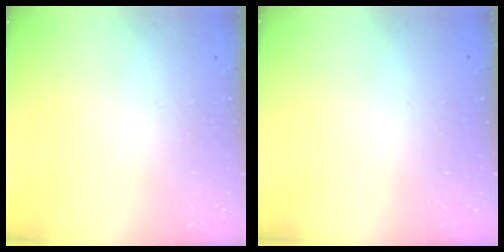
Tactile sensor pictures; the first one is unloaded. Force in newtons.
{"total": 0.0}